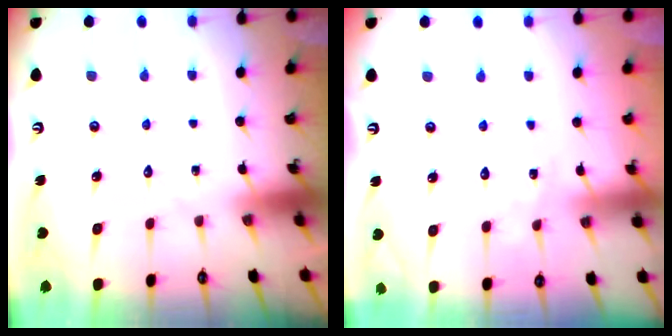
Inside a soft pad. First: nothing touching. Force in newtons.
{"total": 2.3, "press": 2.3, "slide": 0.3}